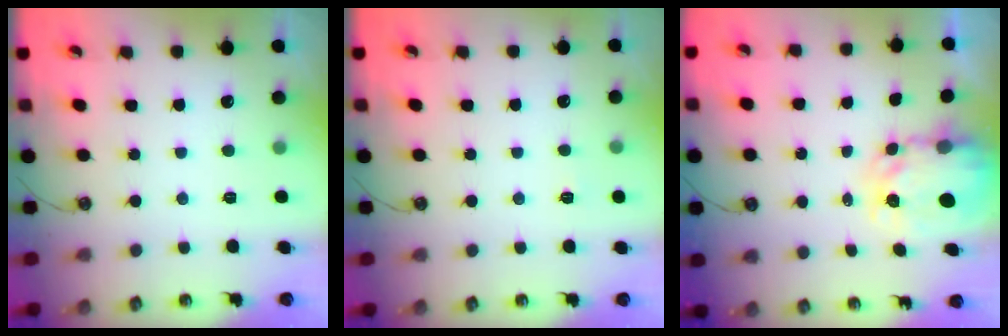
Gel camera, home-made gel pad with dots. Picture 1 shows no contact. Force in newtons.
{"total": 2.4, "press": 2.4, "slide": 0.4}
{"total": 6.3, "press": 6.3, "slide": 0.6}